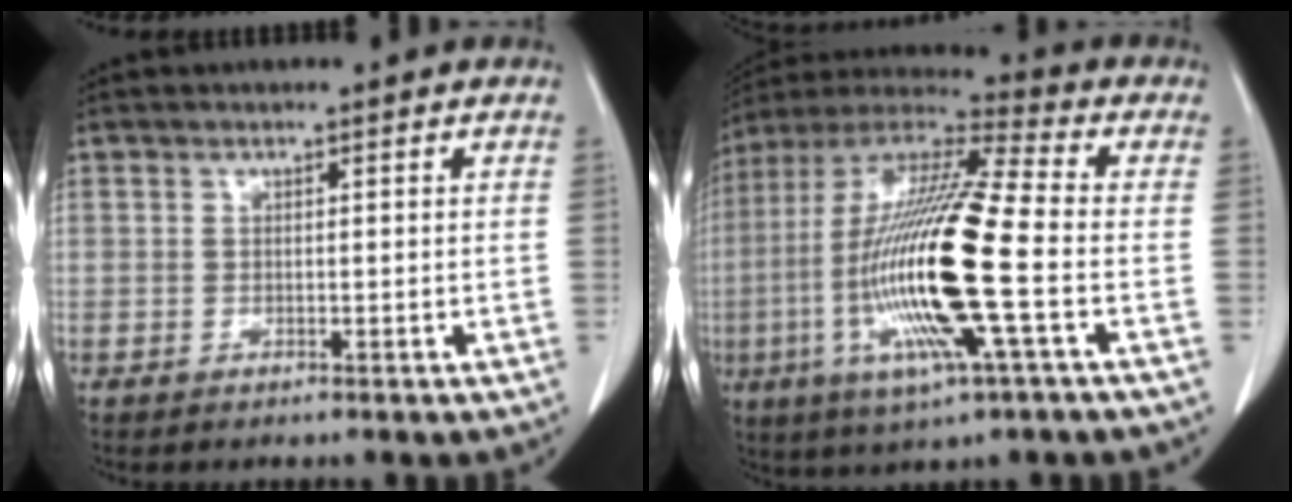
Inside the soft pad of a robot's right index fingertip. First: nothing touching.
{"total": 21.1, "force": [-4.2, 1.6, 20.6], "torque": [-0.438, -0.016, -0.084]}